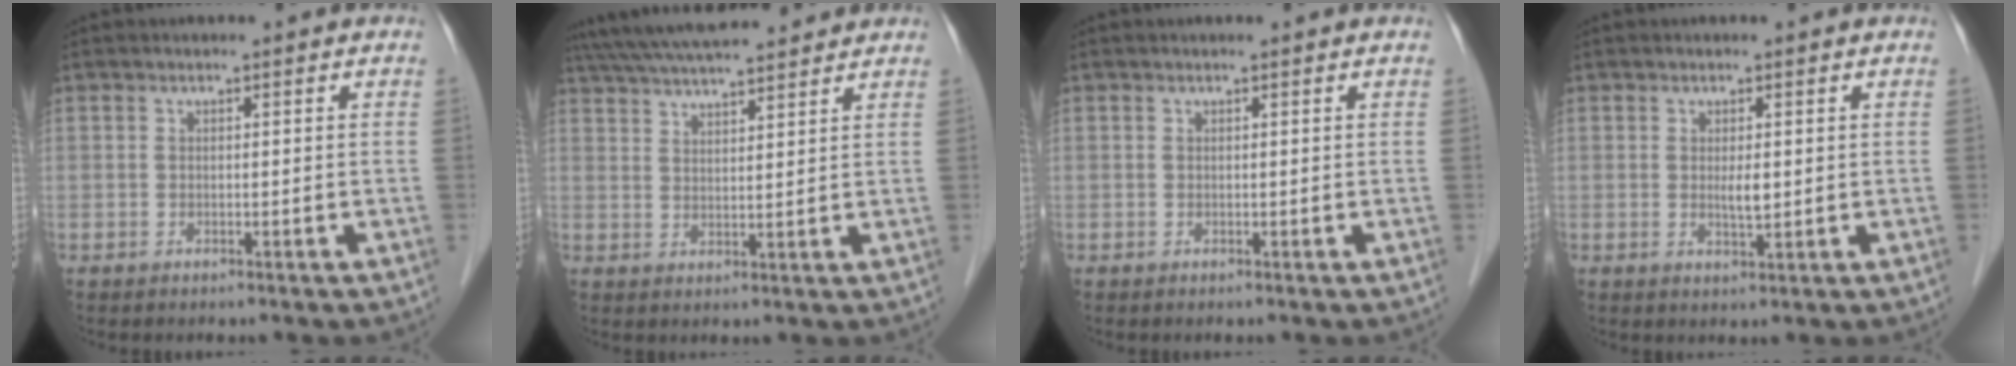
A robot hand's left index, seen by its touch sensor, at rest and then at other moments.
{"total": 13.9, "force": [12.5, 1.6, 5.7], "torque": [-0.105, 0.040, 0.195]}
{"total": 0.5, "force": [0.5, 0.0, 0.2], "torque": [-0.005, 0.001, 0.006]}
{"total": 2.0, "force": [0.2, 0.5, 2.0], "torque": [-0.039, -0.003, 0.007]}